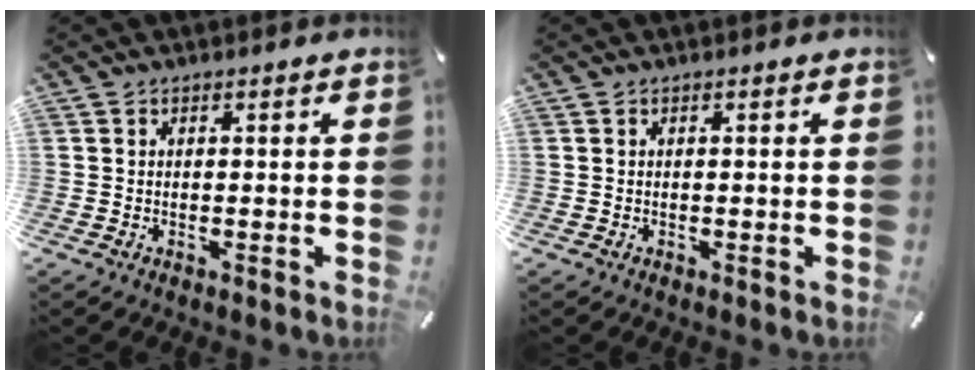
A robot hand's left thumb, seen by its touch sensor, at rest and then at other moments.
{"total": 0.0}